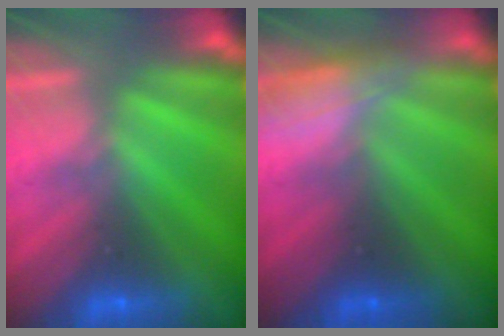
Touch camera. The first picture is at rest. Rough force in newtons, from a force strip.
{"total": 3.0}